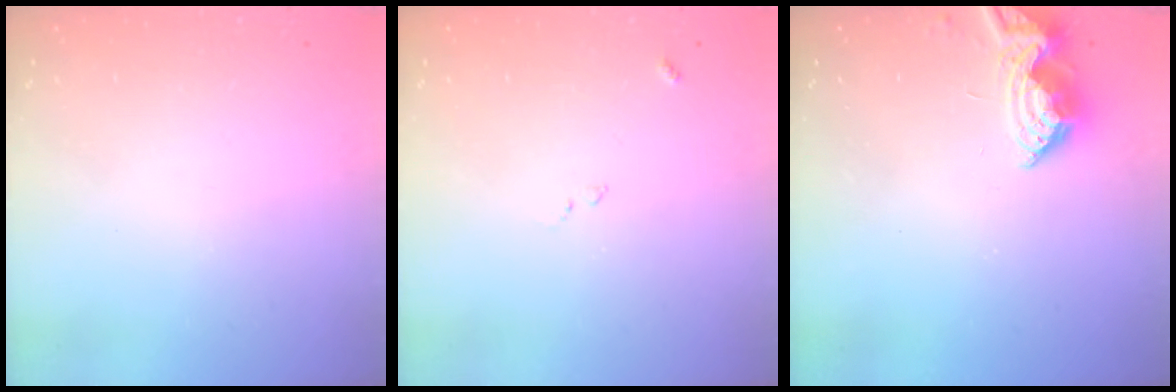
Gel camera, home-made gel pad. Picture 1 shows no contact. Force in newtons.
{"total": 9.5, "press": 9.5, "slide": 0.8}
{"total": 8.1, "press": 8.1, "slide": 0.6}